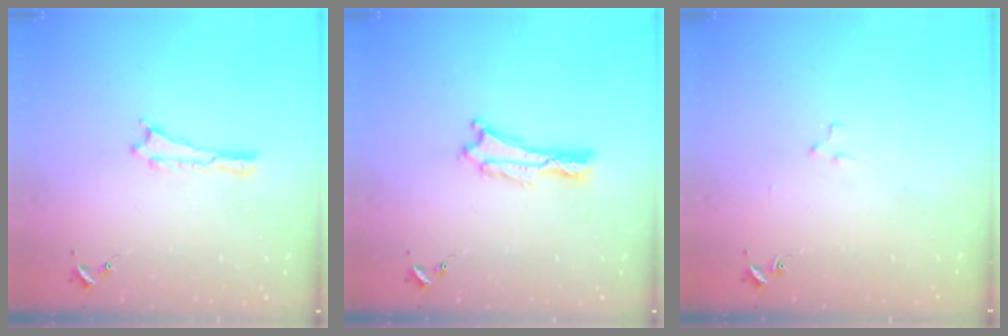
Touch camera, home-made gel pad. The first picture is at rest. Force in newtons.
{"total": 0.7, "press": 0.7, "slide": 0.1}
{"total": 2.4, "press": 2.4, "slide": 0.2}